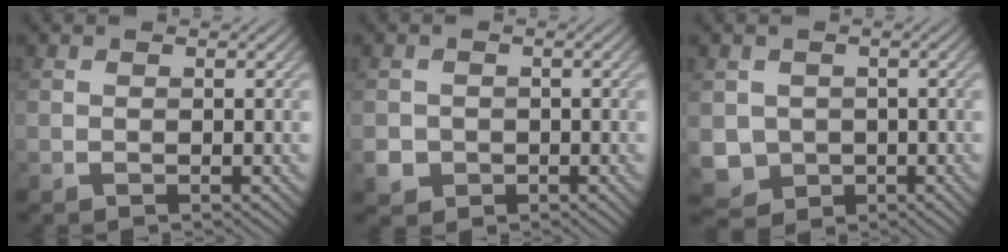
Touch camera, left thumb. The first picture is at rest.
{"total": 2.5, "force": [-0.9, 2.3, 0.6], "torque": [-0.015, -0.010, -0.016]}
{"total": 4.2, "force": [-0.4, 4.0, 1.3], "torque": [-0.048, -0.021, -0.012]}